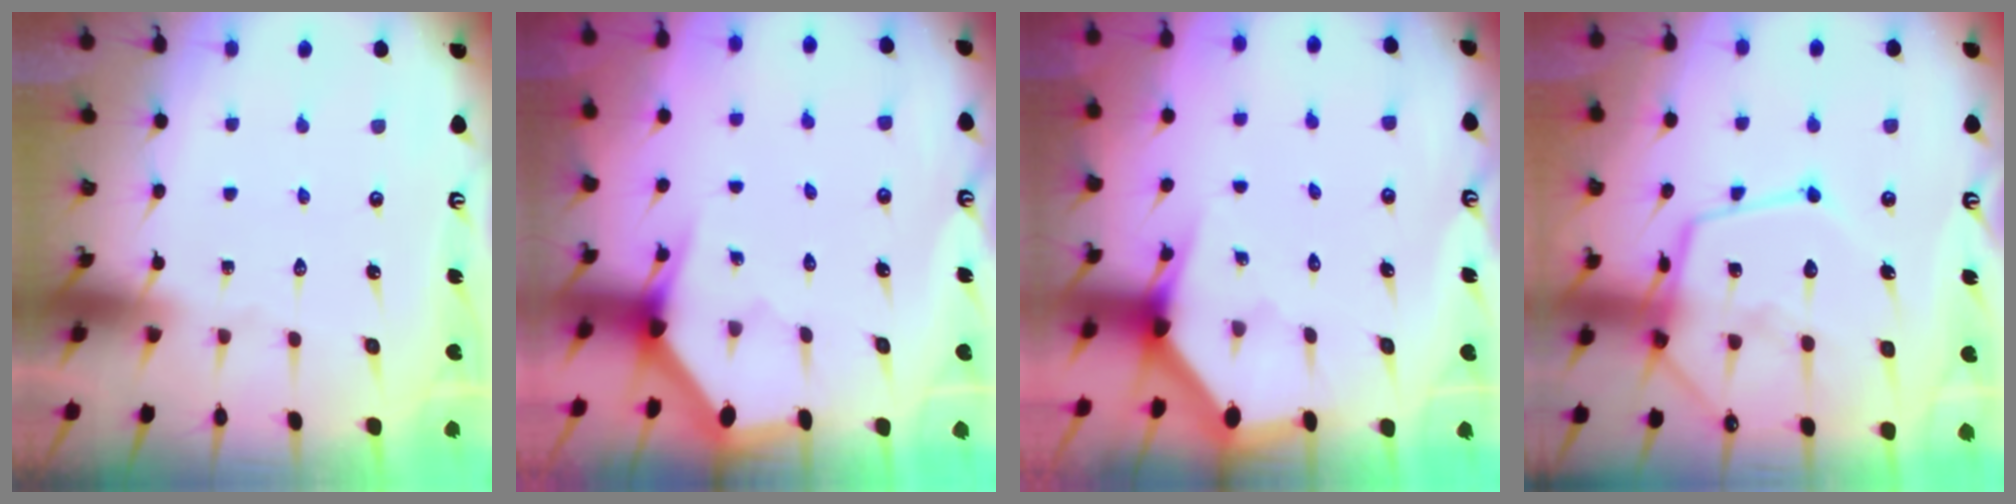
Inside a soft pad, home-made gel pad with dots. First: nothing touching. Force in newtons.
{"total": 3.0, "press": 3.0, "slide": 0.0}
{"total": 2.9, "press": 2.9, "slide": 0.2}
{"total": 16.7, "press": 16.7, "slide": 1.7}